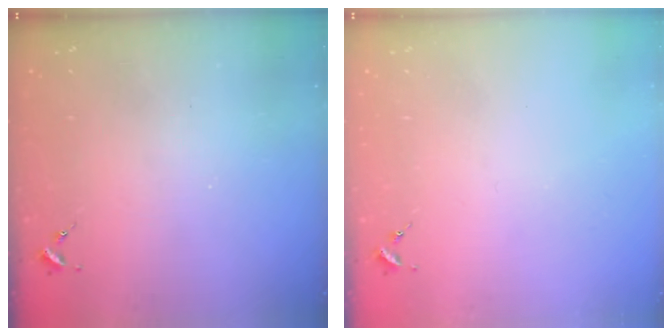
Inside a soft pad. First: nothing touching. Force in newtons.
{"total": 0.0}